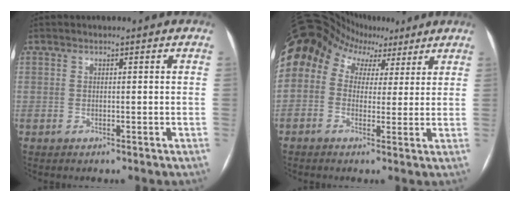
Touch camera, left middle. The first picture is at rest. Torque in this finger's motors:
{"motor_torque": [1.22, -0.51, 1.08, 0.20]}